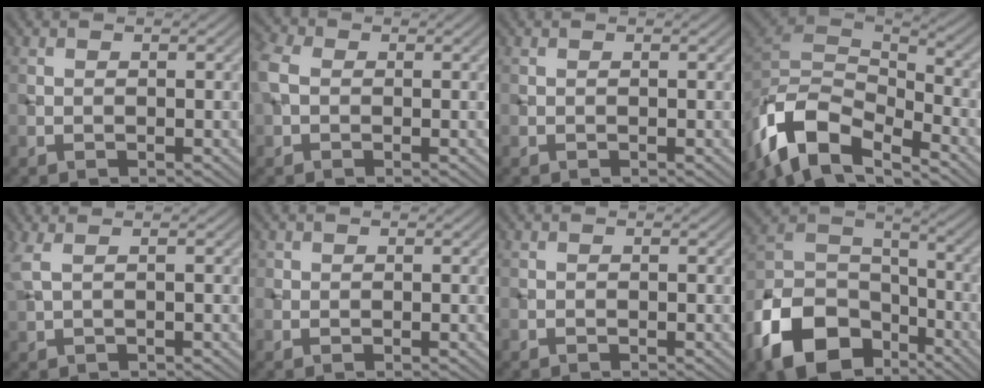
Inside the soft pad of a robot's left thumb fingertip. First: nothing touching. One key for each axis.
{"total": 4.1, "fx": 0.2, "fy": 3.1, "fz": 2.7, "tx": -0.081, "ty": 0.008, "tz": -0.007}
{"total": 0.0}
{"total": 12.9, "fx": -7.3, "fy": 6.0, "fz": 8.8, "tx": -0.199, "ty": -0.008, "tz": -0.135}
{"total": 2.6, "fx": 1.2, "fy": 0.7, "fz": 2.2, "tx": -0.056, "ty": 0.014, "tz": 0.020}
{"total": 0.6, "fx": 0.3, "fy": 0.6, "fz": 0.1, "tx": 0.001, "ty": -0.002, "tz": 0.002}
{"total": 0.0}
{"total": 14.7, "fx": -8.0, "fy": 9.3, "fz": 8.1, "tx": -0.198, "ty": -0.024, "tz": -0.166}